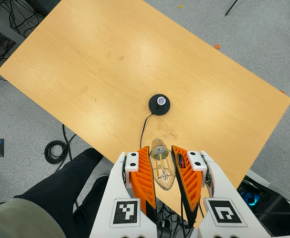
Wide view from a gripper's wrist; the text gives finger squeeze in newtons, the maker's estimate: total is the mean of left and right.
{"total": 19.2, "left": 21.3, "right": 17.1}